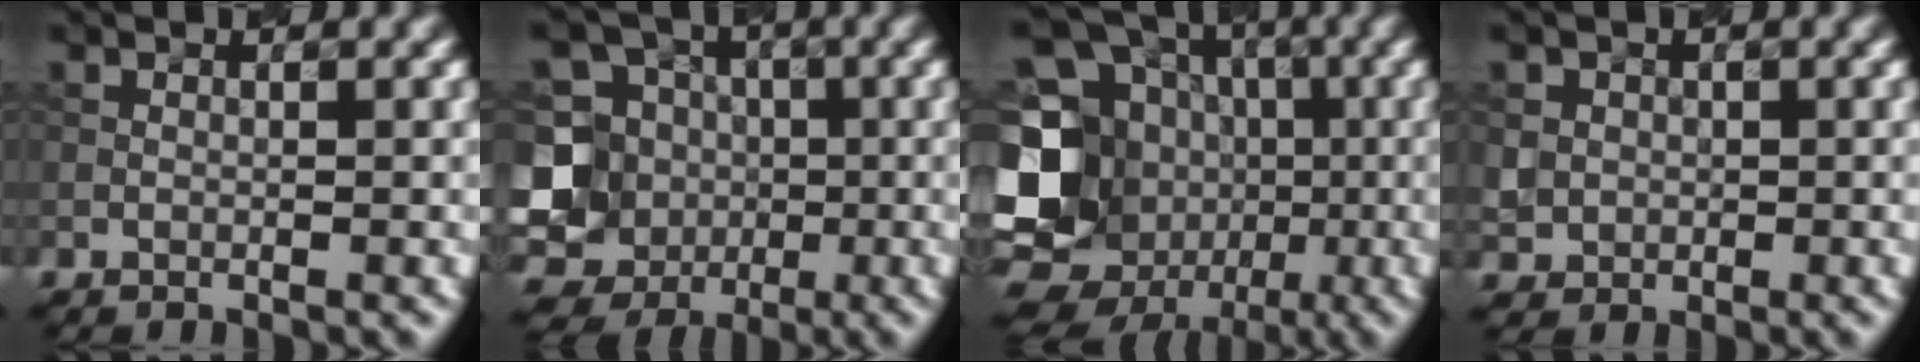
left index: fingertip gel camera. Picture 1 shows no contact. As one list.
[{"total": 16.0, "force": [-3.4, 14.9, 4.6], "torque": [-0.134, 0.005, -0.073]}, {"total": 19.0, "force": [-3.8, 17.2, 7.3], "torque": [-0.176, 0.007, -0.085]}, {"total": 2.4, "force": [0.4, 2.3, 0.6], "torque": [-0.014, -0.005, 0.023]}]